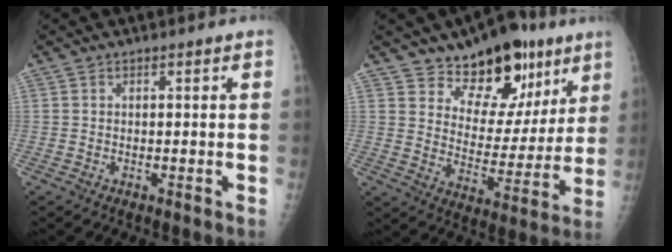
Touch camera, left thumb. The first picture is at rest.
{"total": 16.2, "force": [10.5, 9.2, 8.2], "torque": [-0.051, -0.060, 0.166]}